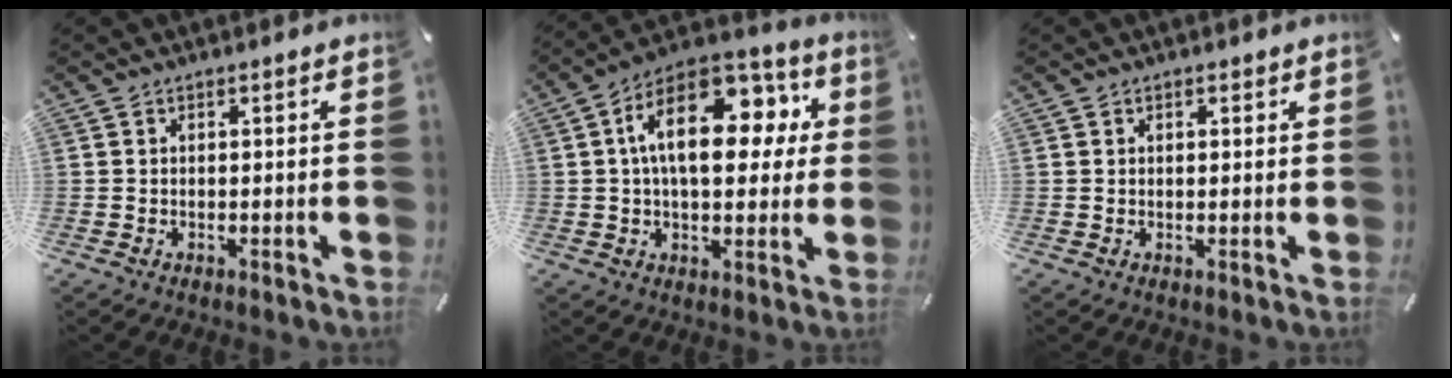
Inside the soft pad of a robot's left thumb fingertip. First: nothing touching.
{"total": 18.7, "force": [5.2, 10.9, 14.3], "torque": [-0.244, -0.010, 0.088]}
{"total": 0.8, "force": [0.2, 0.8, 0.1], "torque": [0.003, 0.002, 0.002]}